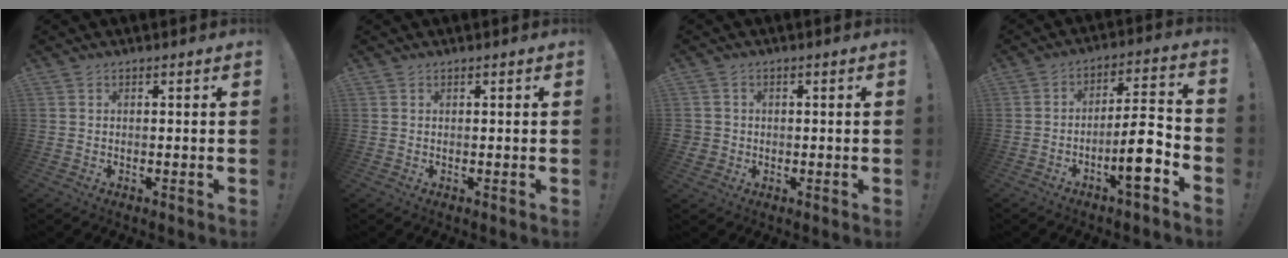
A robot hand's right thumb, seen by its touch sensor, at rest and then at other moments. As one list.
[{"total": 0.0}, {"total": 2.6, "force": [-0.3, 2.5, 0.6], "torque": [-0.005, 0.001, -0.004]}, {"total": 12.1, "force": [-5.3, 2.6, 10.5], "torque": [-0.154, 0.021, -0.091]}]